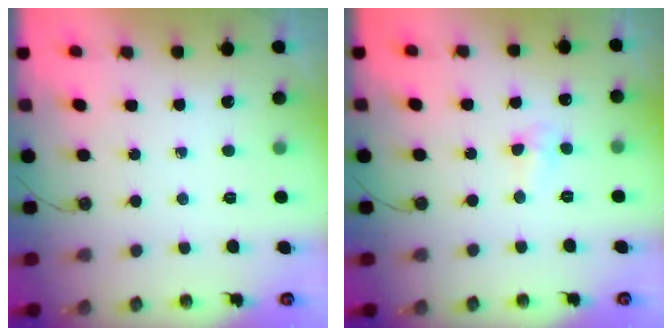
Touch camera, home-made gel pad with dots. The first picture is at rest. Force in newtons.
{"total": 3.3, "press": 3.2, "slide": 0.7}